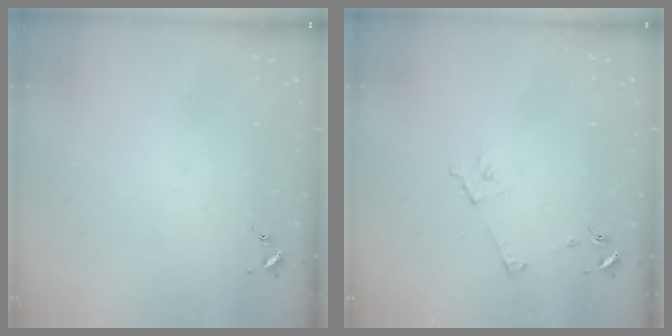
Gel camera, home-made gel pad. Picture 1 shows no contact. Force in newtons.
{"total": 3.8, "press": 3.8, "slide": 0.5}